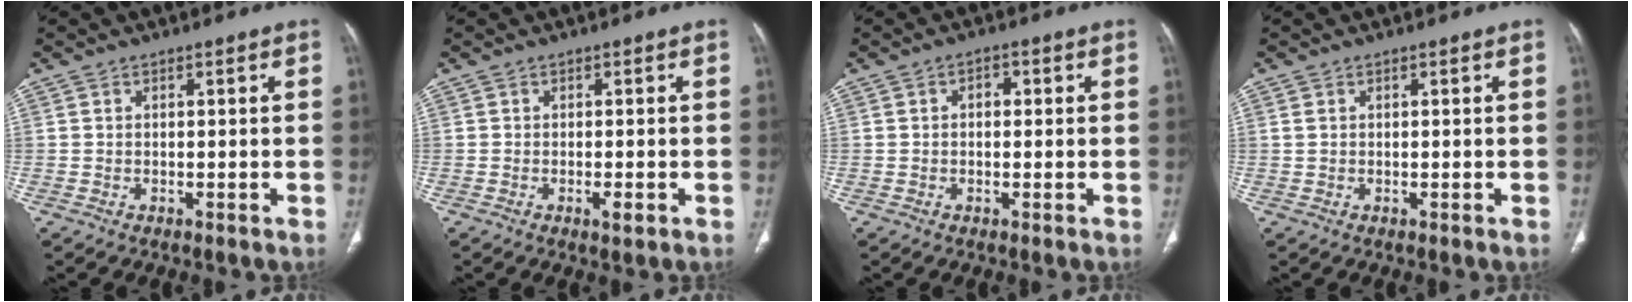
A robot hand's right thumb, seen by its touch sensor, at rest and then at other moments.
{"total": 1.8, "force": [-0.7, 0.5, 1.6], "torque": [-0.026, -0.003, -0.012]}
{"total": 2.1, "force": [0.3, 1.4, 1.5], "torque": [-0.016, 0.009, 0.003]}
{"total": 0.7, "force": [0.4, 0.5, 0.4], "torque": [-0.011, 0.008, 0.010]}